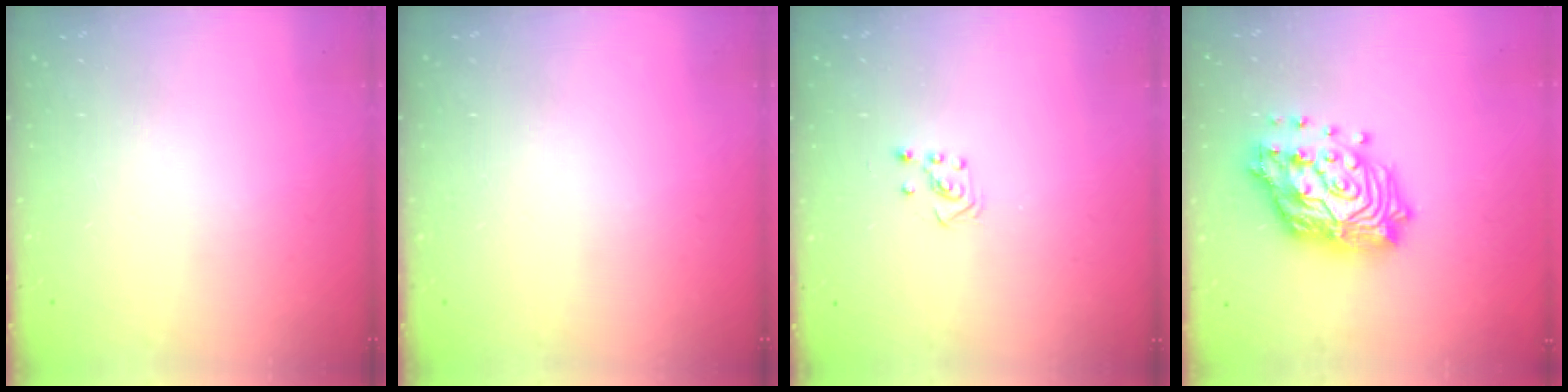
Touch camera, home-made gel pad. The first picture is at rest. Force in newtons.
{"total": 0.0}
{"total": 2.6, "press": 2.5, "slide": 0.6}
{"total": 19.3, "press": 19.2, "slide": 2.1}